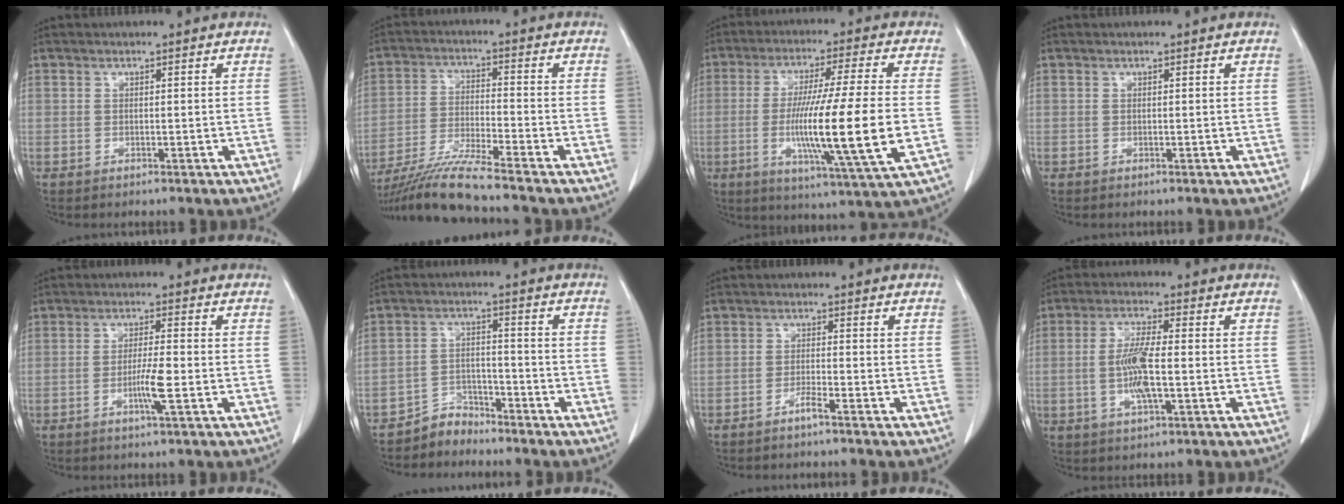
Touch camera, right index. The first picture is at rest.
{"total": 9.4, "force": [-8.3, -2.0, 3.9], "torque": [-0.074, -0.024, -0.158]}
{"total": 17.0, "force": [-2.6, -0.6, 16.8], "torque": [-0.304, -0.022, -0.049]}
{"total": 0.0}
{"total": 4.5, "force": [-1.5, -0.1, 4.2], "torque": [-0.078, -0.005, -0.029]}
{"total": 4.1, "force": [-3.7, 1.5, -0.7], "torque": [0.020, 0.007, -0.068]}
{"total": 2.0, "force": [-1.6, -0.3, 1.1], "torque": [-0.024, 0.000, -0.032]}
{"total": 7.0, "force": [-1.1, 1.2, 6.8], "torque": [-0.138, -0.001, -0.024]}